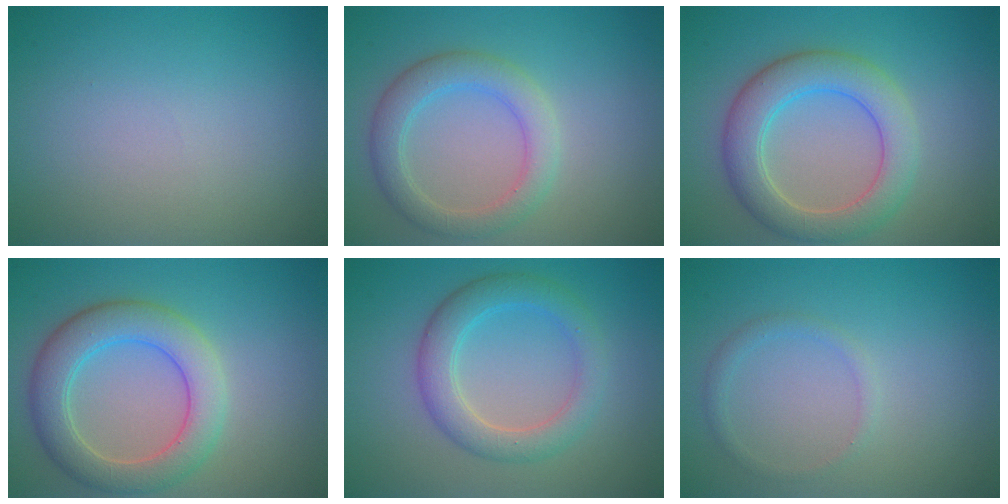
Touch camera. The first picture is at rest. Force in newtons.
{"total": 3.8, "press": 3.8, "slide": 0.3}
{"total": 5.6, "press": 5.6, "slide": 0.0}
{"total": 5.8, "press": 5.8, "slide": 0.5}
{"total": 4.1, "press": 4.1, "slide": 0.3}
{"total": 1.1, "press": 1.1, "slide": 0.1}